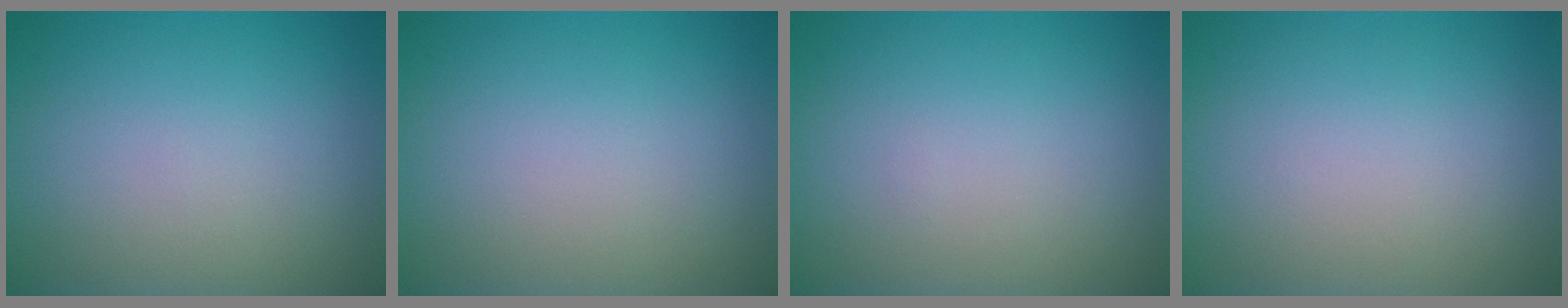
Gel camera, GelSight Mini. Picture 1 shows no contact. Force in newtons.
{"total": 0.0}
{"total": 0.0}
{"total": 0.0}